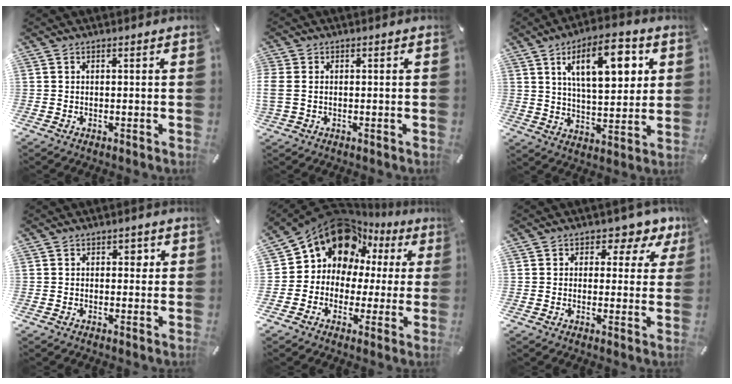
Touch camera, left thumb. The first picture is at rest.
{"total": 2.7, "force": [-0.2, 2.0, 1.8], "torque": [-0.048, 0.000, -0.008]}
{"total": 15.5, "force": [6.6, 7.1, 12.2], "torque": [-0.182, -0.014, 0.106]}
{"total": 1.9, "force": [0.4, 1.5, 1.2], "torque": [-0.010, 0.002, 0.001]}
{"total": 14.9, "force": [7.8, 11.4, 5.6], "torque": [-0.114, -0.058, 0.140]}
{"total": 4.9, "force": [1.6, 3.9, 2.3], "torque": [-0.020, -0.011, 0.018]}